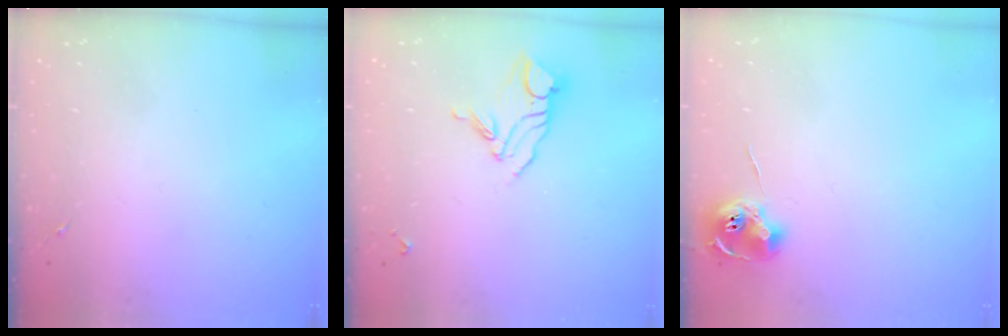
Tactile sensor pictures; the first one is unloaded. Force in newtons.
{"total": 9.9, "press": 9.8, "slide": 0.8}
{"total": 8.7, "press": 8.7, "slide": 0.4}